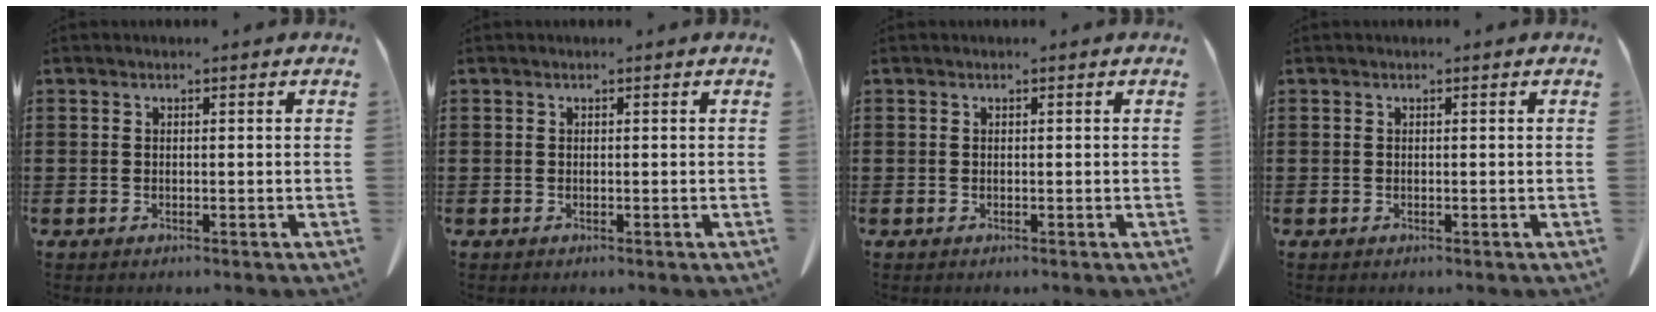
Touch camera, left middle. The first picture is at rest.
{"total": 0.0}
{"total": 0.0}
{"total": 0.0}